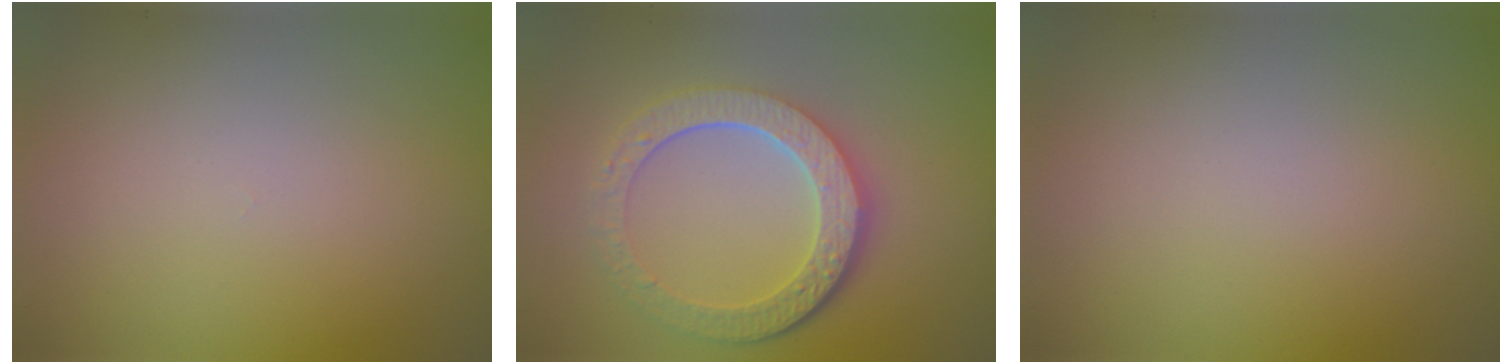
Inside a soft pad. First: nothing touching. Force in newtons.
{"total": 6.0, "press": 4.5, "slide": 4.0}
{"total": 0.0}